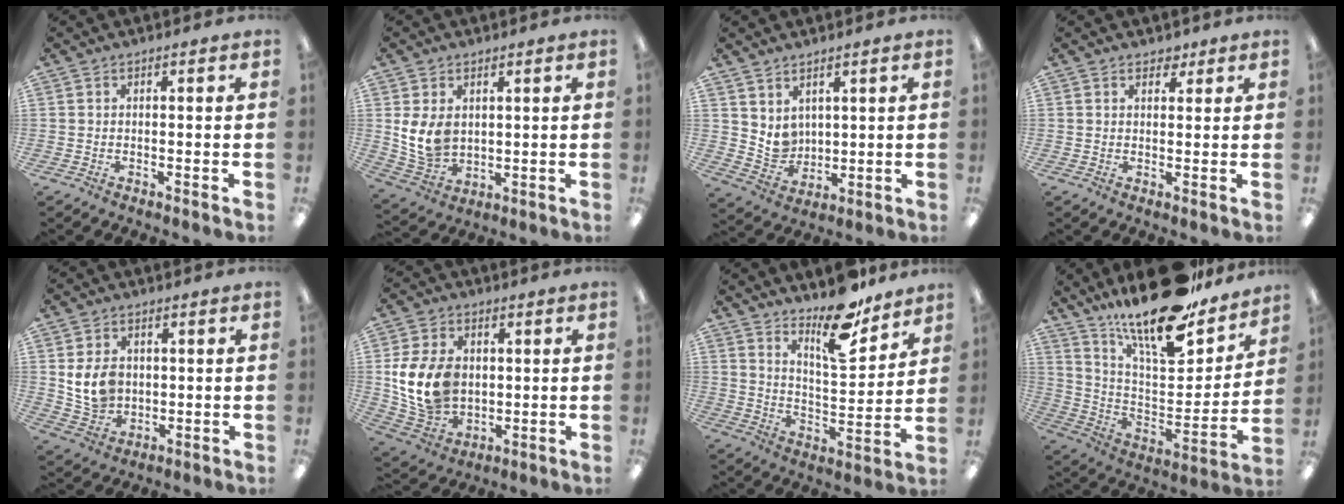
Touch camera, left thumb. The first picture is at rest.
{"total": 8.7, "force": [2.2, 6.5, 5.3], "torque": [-0.116, -0.009, 0.043]}
{"total": 6.0, "force": [4.1, 4.3, 0.7], "torque": [-0.020, -0.030, 0.082]}
{"total": 2.7, "force": [1.9, 1.5, 1.1], "torque": [-0.006, -0.004, 0.032]}
{"total": 8.5, "force": [1.5, 6.7, 5.0], "torque": [-0.107, 0.004, 0.031]}
{"total": 14.4, "force": [1.7, 11.0, 9.2], "torque": [-0.196, 0.002, 0.036]}
{"total": 14.4, "force": [11.6, 4.8, 7.1], "torque": [-0.095, -0.085, 0.200]}
{"total": 21.3, "force": [17.0, 6.1, 11.3], "torque": [-0.191, -0.122, 0.290]}